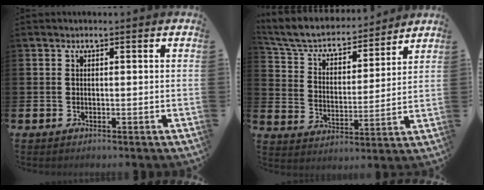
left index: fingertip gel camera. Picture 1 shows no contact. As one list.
[{"total": 6.5, "force": [5.8, 2.3, 1.7], "torque": [-0.070, -0.043, 0.099]}]